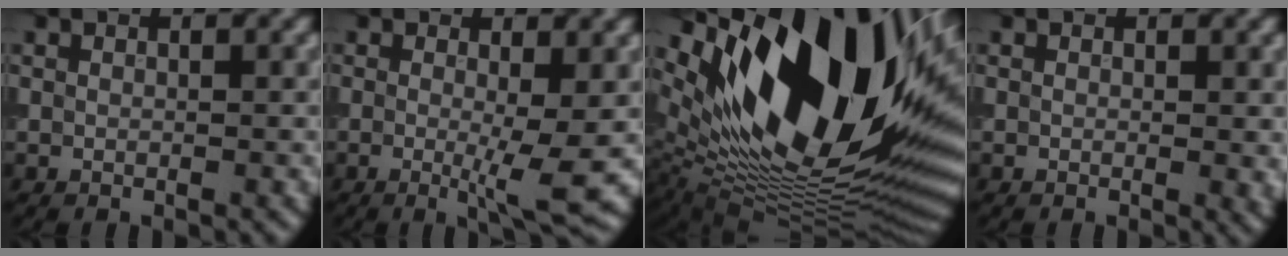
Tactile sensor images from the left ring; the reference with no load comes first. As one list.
[{"total": 4.1, "force": [-0.3, 0.5, 4.1], "torque": [-0.067, -0.014, -0.006]}, {"total": 20.0, "force": [7.4, 9.5, 15.9], "torque": [-0.264, 0.022, 0.120]}, {"total": 1.2, "force": [0.1, 0.2, 1.2], "torque": [-0.012, -0.005, -0.001]}]